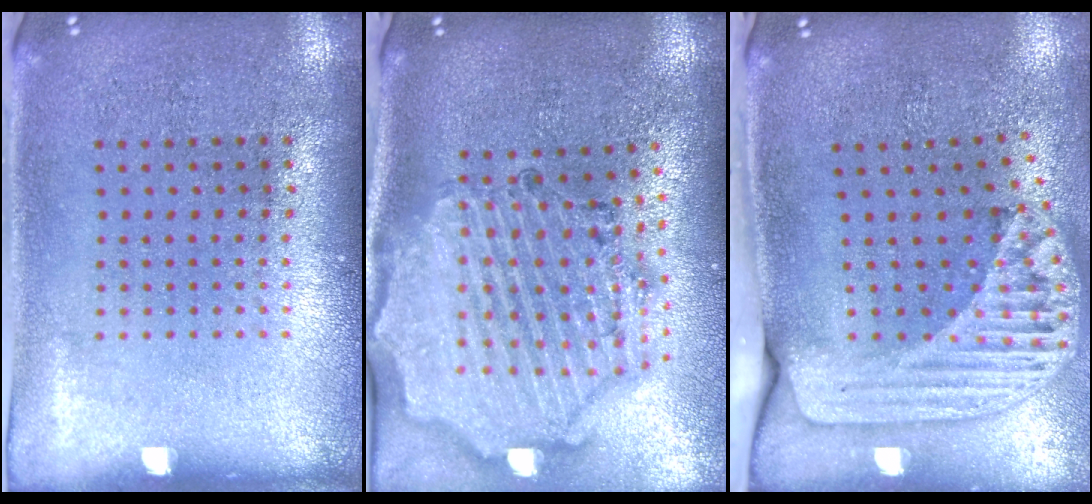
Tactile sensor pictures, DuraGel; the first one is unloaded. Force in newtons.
{"total": 2.7, "press": 2.4, "slide": 1.1}
{"total": 2.4, "press": 1.7, "slide": 1.7}